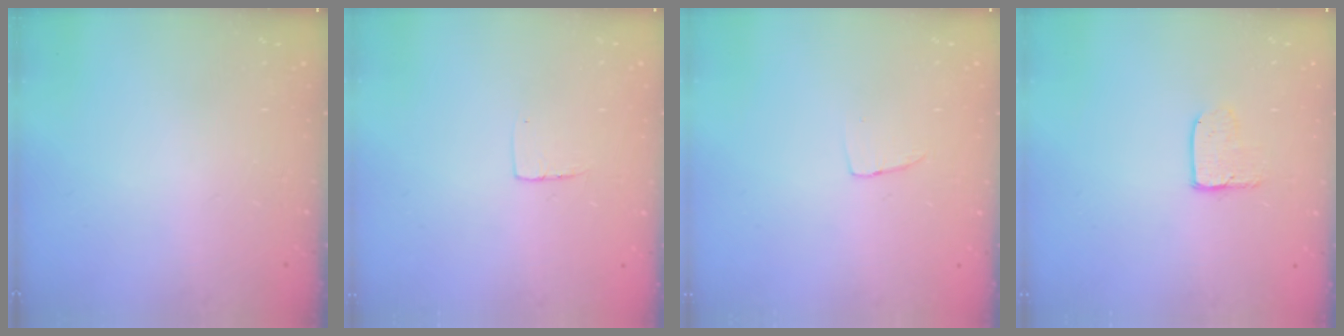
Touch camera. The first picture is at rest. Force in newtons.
{"total": 4.5, "press": 4.5, "slide": 0.4}
{"total": 2.9, "press": 2.9, "slide": 0.1}
{"total": 4.1, "press": 4.1, "slide": 0.3}